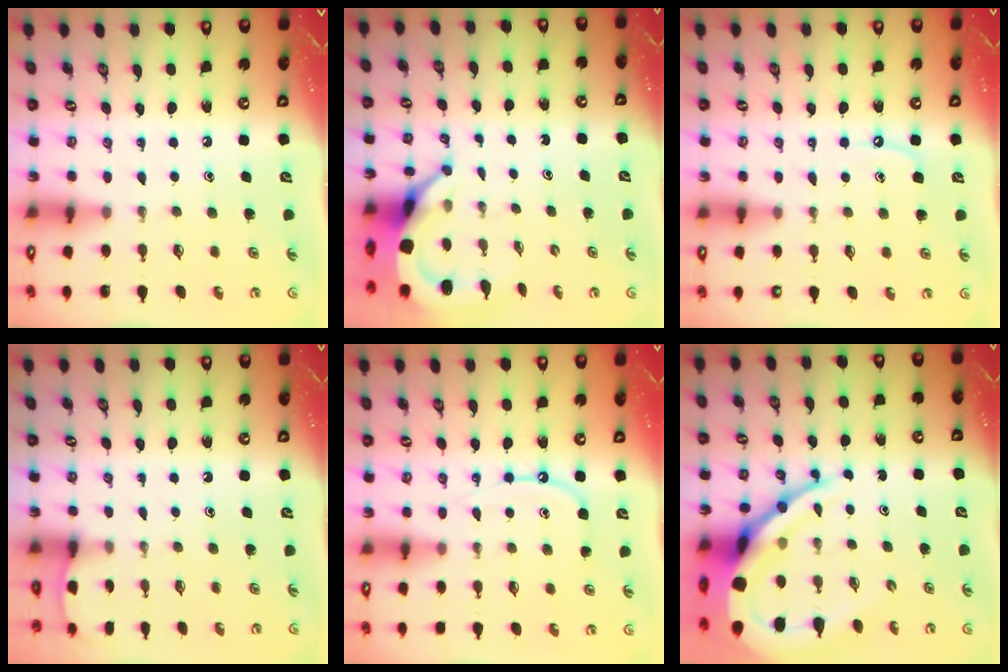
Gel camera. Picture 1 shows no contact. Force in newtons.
{"total": 5.4, "press": 5.4, "slide": 0.8}
{"total": 6.6, "press": 6.5, "slide": 0.6}
{"total": 2.2, "press": 2.2, "slide": 0.2}
{"total": 8.9, "press": 8.9, "slide": 0.6}
{"total": 15.7, "press": 15.7, "slide": 1.4}